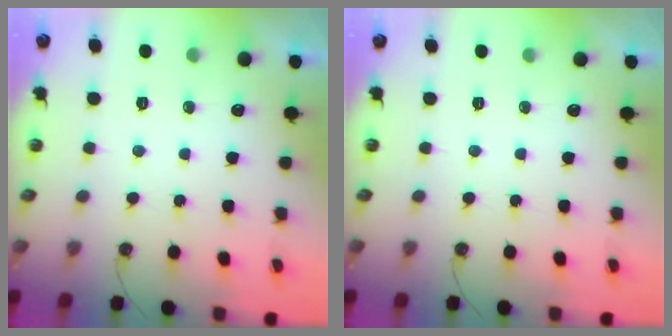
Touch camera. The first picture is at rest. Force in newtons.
{"total": 0.0}